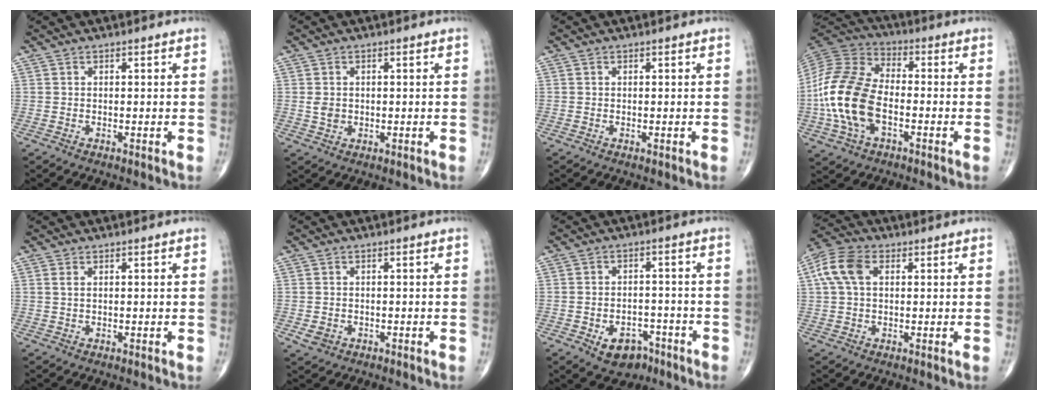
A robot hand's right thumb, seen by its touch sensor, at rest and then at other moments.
{"total": 2.4, "force": [0.1, 1.9, 1.4], "torque": [-0.020, -0.001, 0.005]}
{"total": 0.0}
{"total": 17.6, "force": [-3.5, 10.3, 13.8], "torque": [-0.287, 0.026, -0.070]}
{"total": 0.6, "force": [0.2, 0.3, 0.5], "torque": [-0.011, 0.003, 0.005]}
{"total": 2.3, "force": [-0.7, 1.9, 1.1], "torque": [-0.013, 0.003, -0.006]}
{"total": 7.4, "force": [-4.0, 5.2, 3.6], "torque": [-0.031, 0.036, -0.052]}
{"total": 7.9, "force": [1.9, 4.9, 5.9], "torque": [-0.133, 0.021, 0.032]}